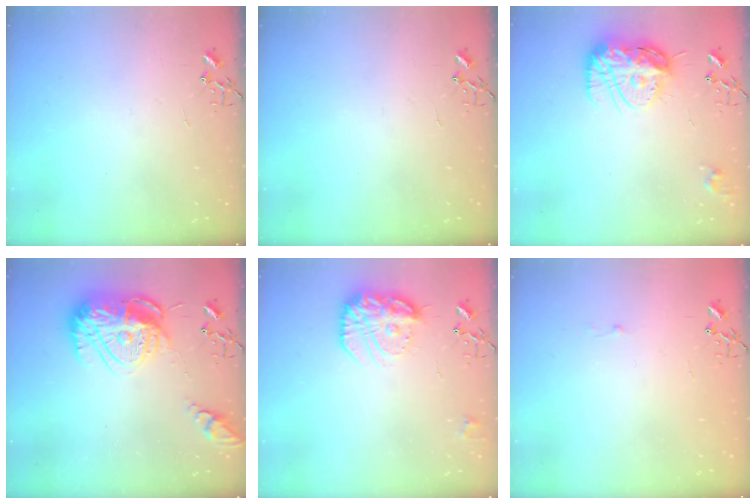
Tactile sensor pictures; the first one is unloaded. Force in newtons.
{"total": 0.0}
{"total": 14.9, "press": 14.8, "slide": 1.2}
{"total": 18.0, "press": 17.9, "slide": 1.8}
{"total": 17.4, "press": 17.3, "slide": 1.2}
{"total": 1.8, "press": 1.8, "slide": 0.2}